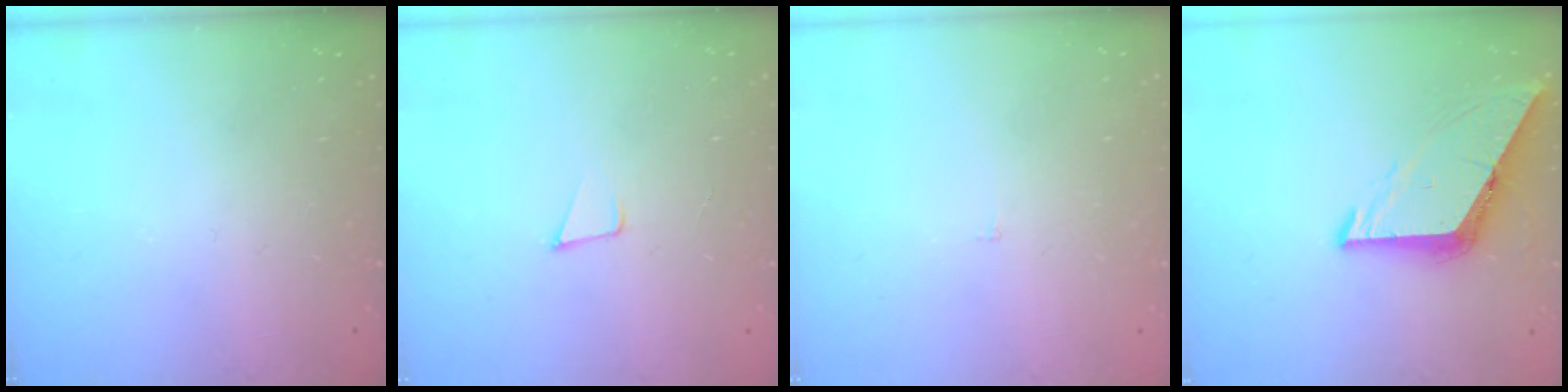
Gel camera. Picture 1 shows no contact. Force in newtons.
{"total": 5.0, "press": 4.2, "slide": 2.8}
{"total": 1.8, "press": 1.8, "slide": 0.1}
{"total": 7.0, "press": 7.0, "slide": 0.5}